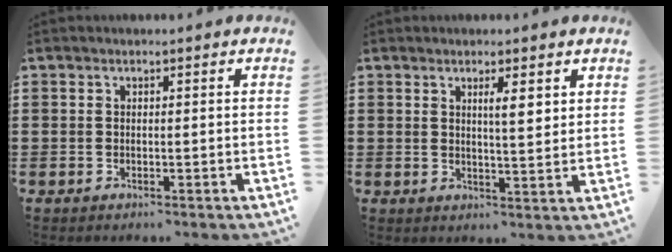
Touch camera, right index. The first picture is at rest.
{"total": 3.6, "force": [1.7, 0.5, 3.2], "torque": [-0.058, -0.002, 0.026]}